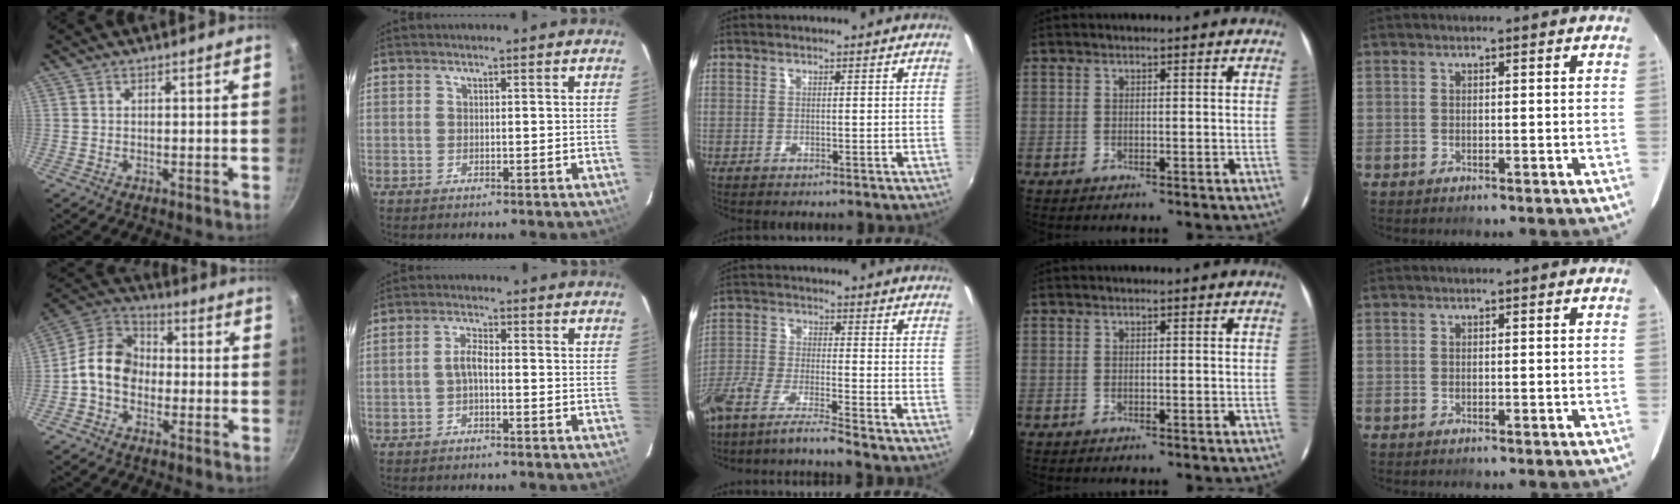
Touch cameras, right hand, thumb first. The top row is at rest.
{"thumb": {"total": 10.6, "force": [-1.6, 8.2, 6.5], "torque": [-0.086, 0.038, -0.054]}, "index": {"total": 2.5, "force": [-0.8, 0.7, 2.3], "torque": [-0.050, 0.009, -0.017]}, "middle": {"total": 8.9, "force": [-7.7, -1.0, 4.3], "torque": [-0.092, -0.019, -0.146]}}